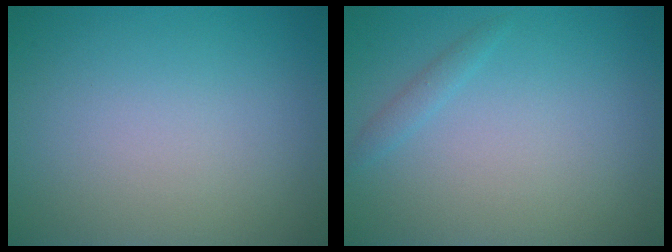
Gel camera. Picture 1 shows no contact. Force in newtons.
{"total": 0.9, "press": 0.9, "slide": 0.0}